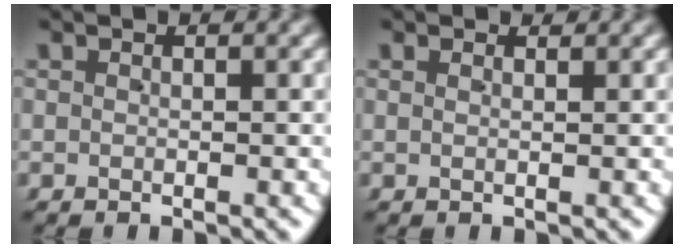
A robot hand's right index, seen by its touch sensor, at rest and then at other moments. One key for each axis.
{"total": 0.6, "fx": 0.5, "fy": 0.0, "fz": 0.3, "tx": 0.000, "ty": 0.000, "tz": 0.008}